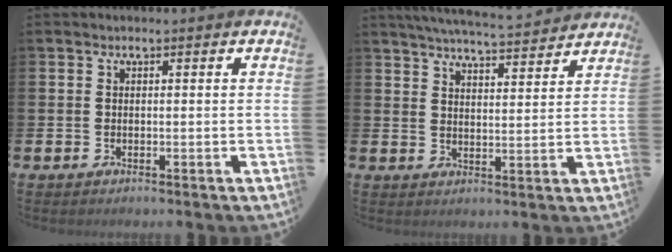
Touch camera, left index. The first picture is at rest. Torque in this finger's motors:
{"motor_torque": [0.97, -1.17, 0.62, 0.16]}